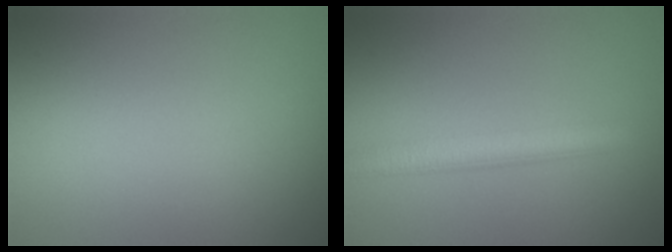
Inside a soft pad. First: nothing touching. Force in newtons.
{"total": 3.7, "press": 3.7, "slide": 0.0}